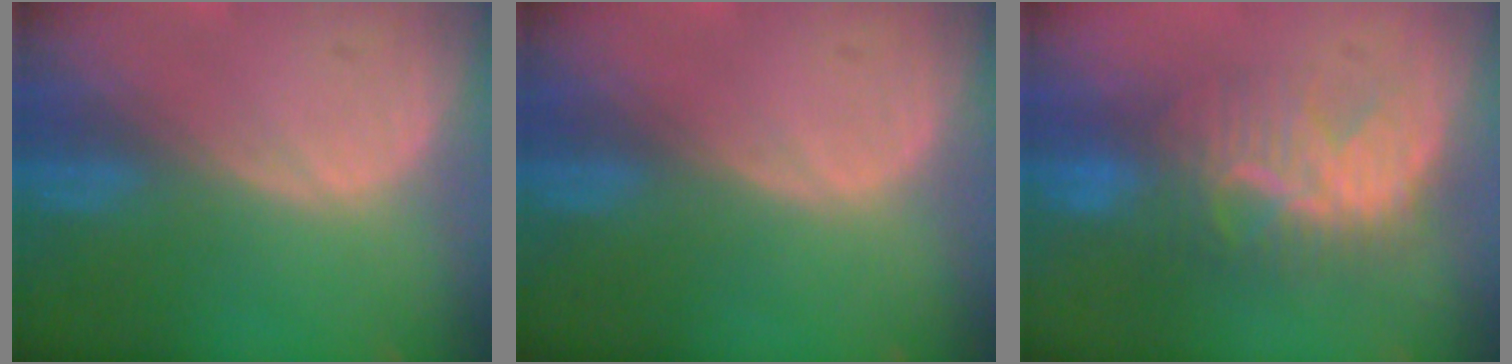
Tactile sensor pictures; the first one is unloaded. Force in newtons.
{"total": 0.0}
{"total": 8.3, "press": 7.9, "slide": 2.3}